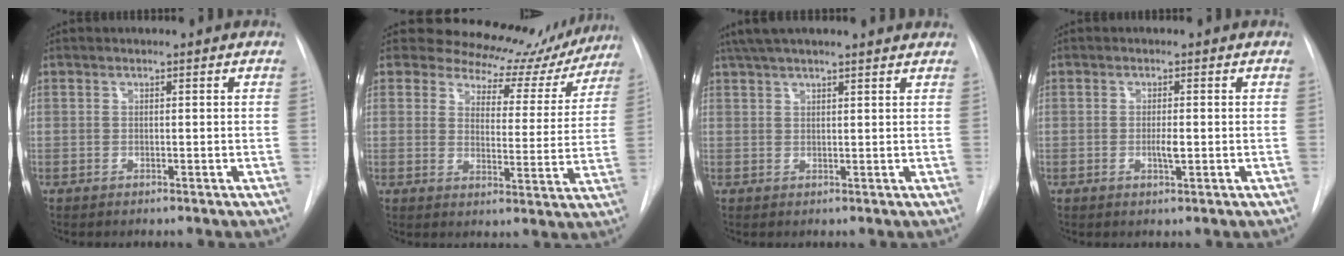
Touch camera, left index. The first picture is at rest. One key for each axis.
{"total": 14.7, "fx": 13.0, "fy": 6.0, "fz": 3.2, "tx": -0.018, "ty": -0.016, "tz": 0.141}
{"total": 12.6, "fx": 11.0, "fy": 2.2, "fz": 5.8, "tx": -0.091, "ty": 0.052, "tz": 0.155}
{"total": 1.7, "fx": -0.2, "fy": 0.3, "fz": 1.7, "tx": -0.033, "ty": -0.001, "tz": -0.004}